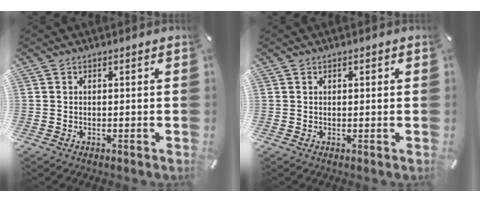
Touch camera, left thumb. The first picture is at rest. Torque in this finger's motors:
{"motor_torque": [-0.04, -0.33, -0.07, 0.21, -0.05]}